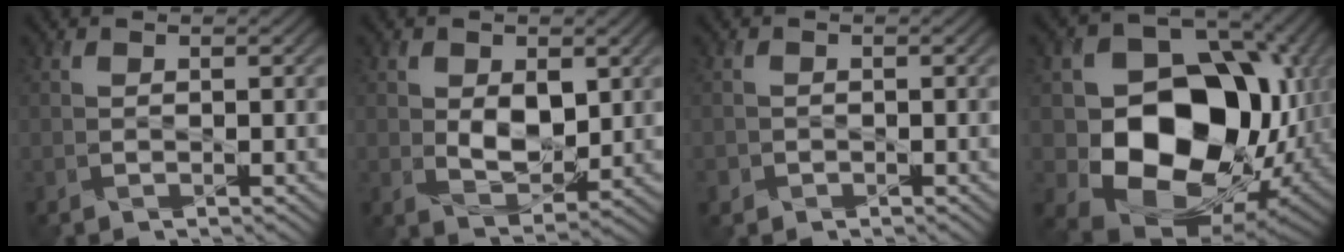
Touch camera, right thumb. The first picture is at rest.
{"total": 5.8, "force": [0.7, 3.7, 4.4], "torque": [-0.084, -0.012, 0.020]}
{"total": 1.0, "force": [-0.6, 0.8, -0.1], "torque": [0.007, -0.009, -0.013]}
{"total": 17.3, "force": [-1.2, 13.3, 11.0], "torque": [-0.172, -0.056, -0.006]}